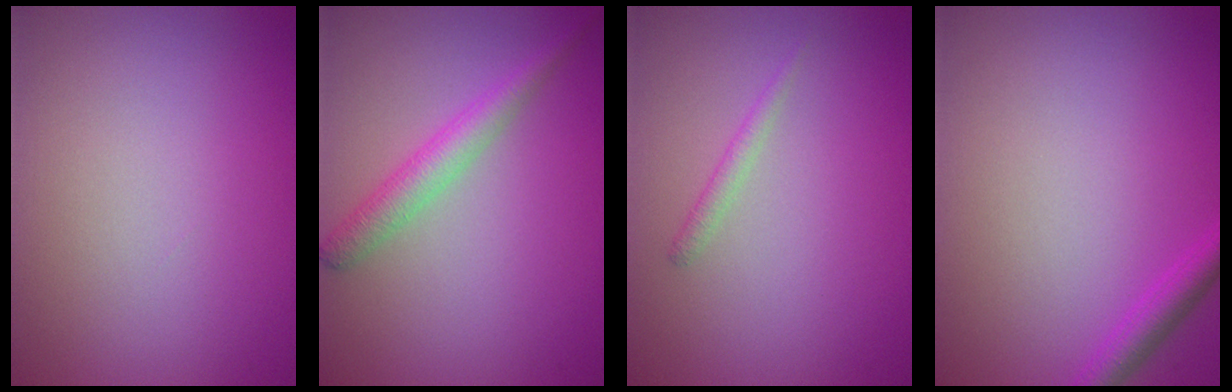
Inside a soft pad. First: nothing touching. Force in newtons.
{"total": 2.5, "press": 2.5, "slide": 0.1}
{"total": 0.9, "press": 0.9, "slide": 0.0}
{"total": 2.0, "press": 2.0, "slide": 0.2}